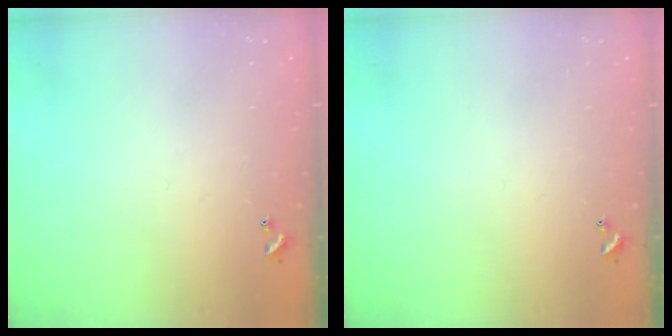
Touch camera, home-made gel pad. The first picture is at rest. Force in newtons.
{"total": 0.0}